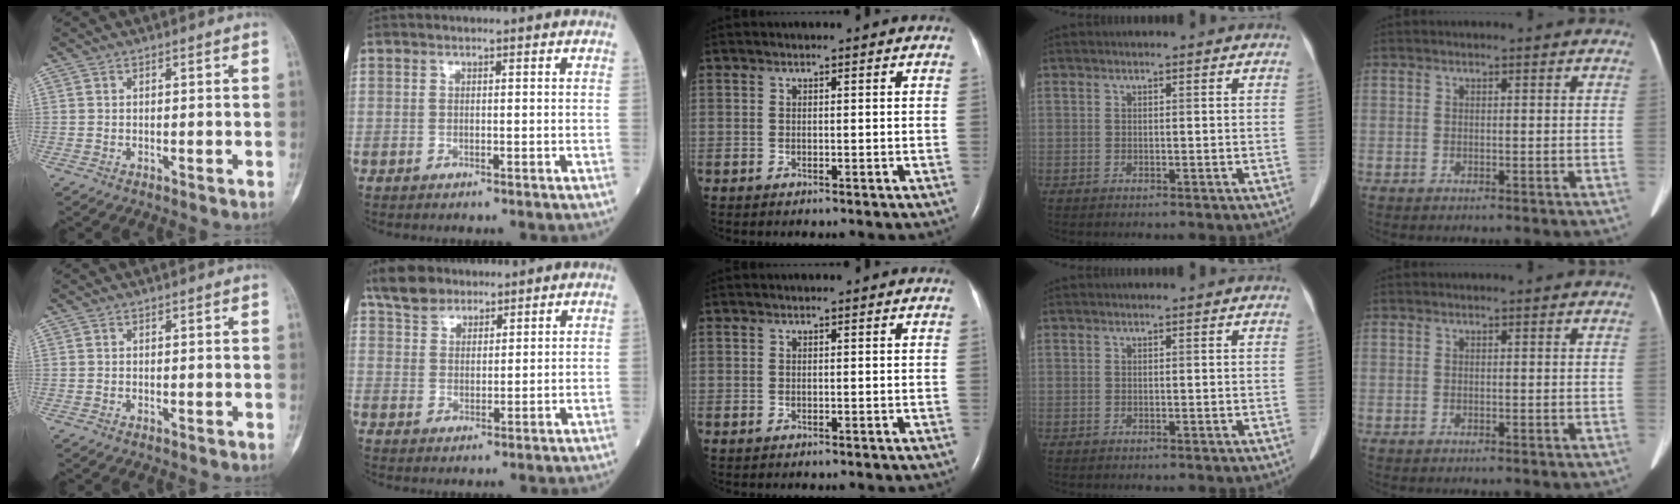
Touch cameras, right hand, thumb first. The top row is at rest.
{"index": {"total": 5.9, "force": [4.7, 3.2, 1.7], "torque": [-0.038, 0.017, 0.092]}}